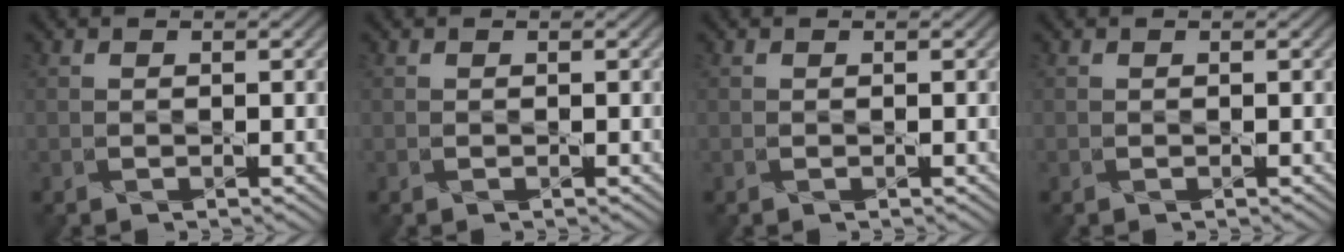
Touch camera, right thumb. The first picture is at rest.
{"total": 0.0}
{"total": 0.0}
{"total": 0.0}